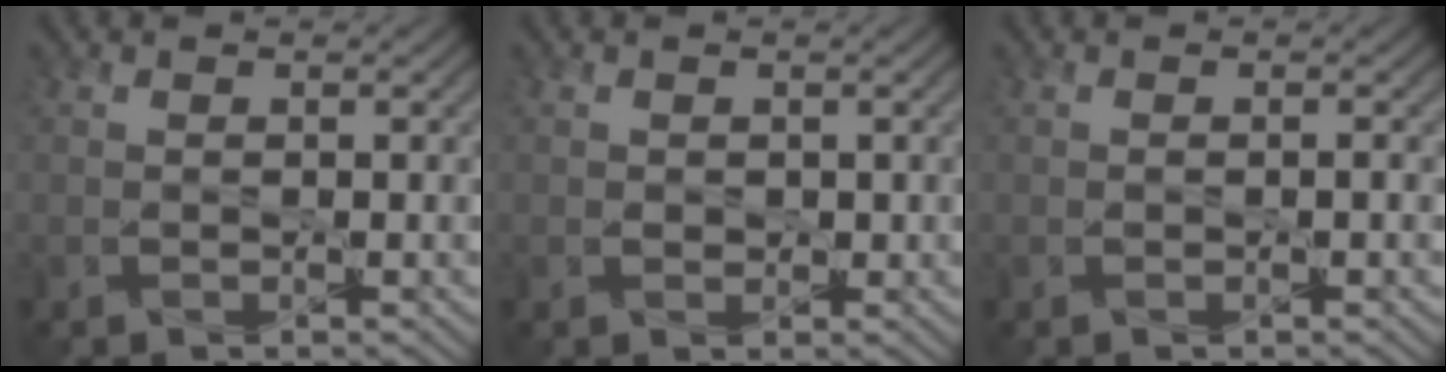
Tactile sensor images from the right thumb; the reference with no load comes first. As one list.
[{"total": 0.8, "force": [0.1, 0.7, 0.2], "torque": [-0.005, -0.005, 0.001]}, {"total": 0.5, "force": [0.0, 0.1, 0.5], "torque": [-0.009, 0.000, 0.000]}]